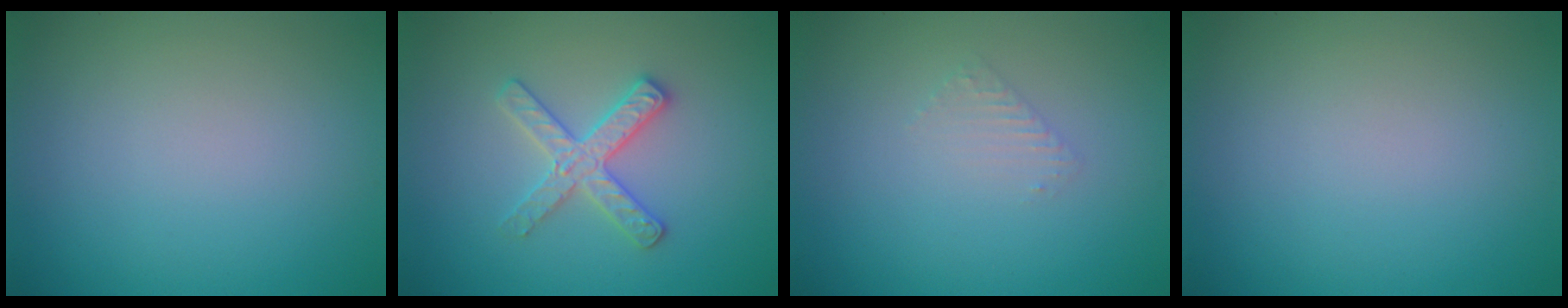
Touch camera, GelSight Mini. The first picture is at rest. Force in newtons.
{"total": 2.8, "press": 2.8, "slide": 0.3}
{"total": 0.9, "press": 0.9, "slide": 0.2}
{"total": 0.0}